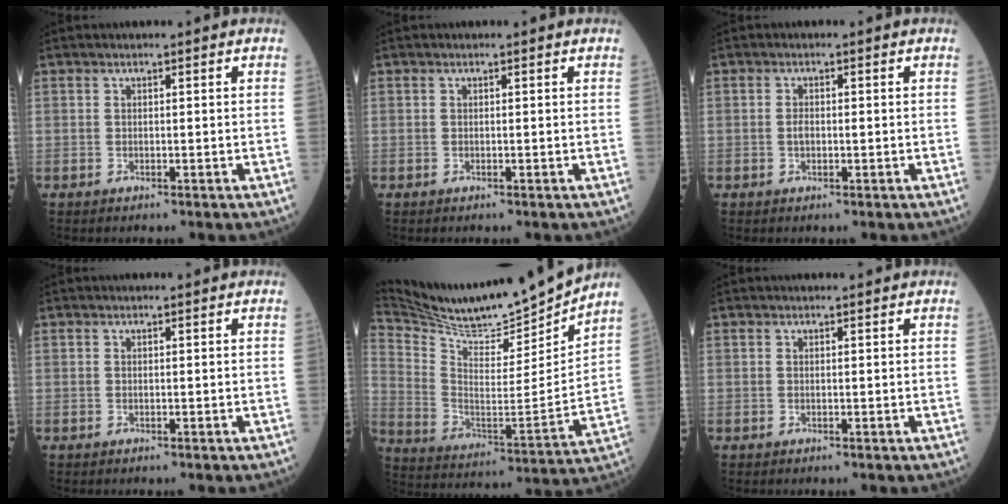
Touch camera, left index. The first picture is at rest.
{"total": 0.0}
{"total": 1.3, "force": [-0.1, 0.6, 1.2], "torque": [-0.023, 0.003, -0.002]}
{"total": 0.7, "force": [0.7, -0.1, 0.2], "torque": [-0.002, 0.004, 0.011]}
{"total": 19.6, "force": [18.6, 0.3, 6.1], "torque": [-0.131, -0.054, 0.303]}
{"total": 1.6, "force": [1.6, 0.0, 0.5], "torque": [-0.003, 0.010, 0.023]}